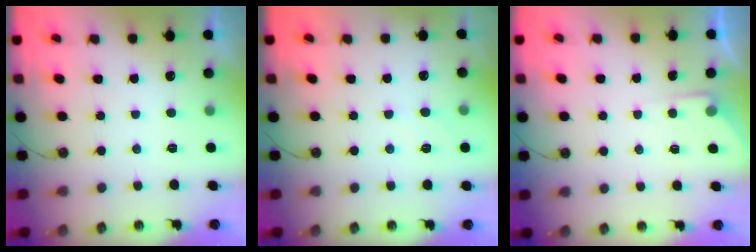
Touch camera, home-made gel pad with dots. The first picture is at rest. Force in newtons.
{"total": 5.1, "press": 5.0, "slide": 0.7}
{"total": 3.6, "press": 3.6, "slide": 0.6}